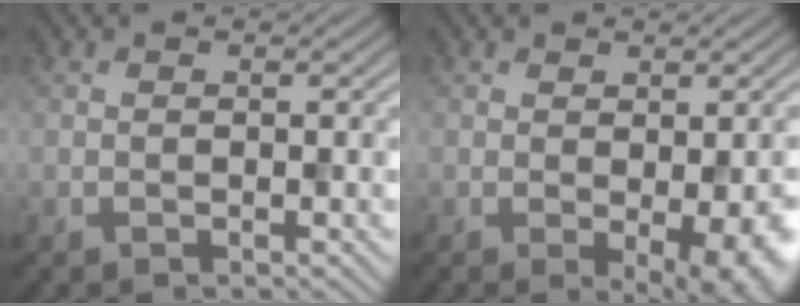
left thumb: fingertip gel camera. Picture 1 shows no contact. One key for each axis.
{"total": 6.3, "fx": -1.6, "fy": 2.2, "fz": 5.7, "tx": -0.079, "ty": -0.028, "tz": -0.002}